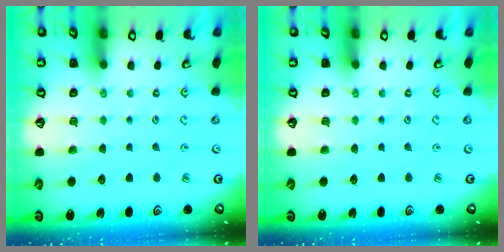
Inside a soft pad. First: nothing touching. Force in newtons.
{"total": 0.0}